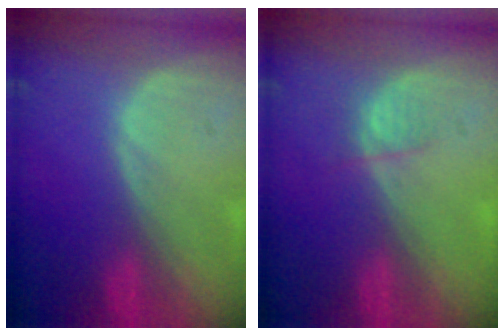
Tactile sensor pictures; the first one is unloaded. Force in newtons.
{"total": 1.9, "press": 1.7, "slide": 0.8}